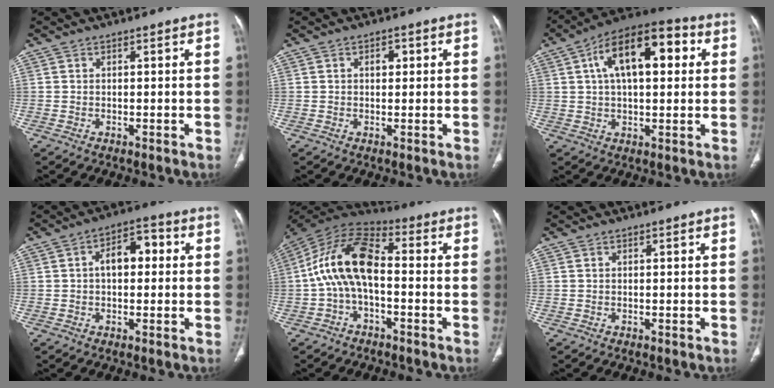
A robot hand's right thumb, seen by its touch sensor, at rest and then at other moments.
{"total": 1.9, "force": [0.5, 1.2, 1.3], "torque": [-0.012, 0.002, 0.006]}
{"total": 16.8, "force": [4.6, 8.1, 14.0], "torque": [-0.198, 0.024, 0.063]}
{"total": 7.2, "force": [0.8, 4.3, 5.7], "torque": [-0.070, 0.026, 0.003]}
{"total": 13.9, "force": [-1.1, 7.1, 11.8], "torque": [-0.223, 0.044, -0.033]}
{"total": 0.0}